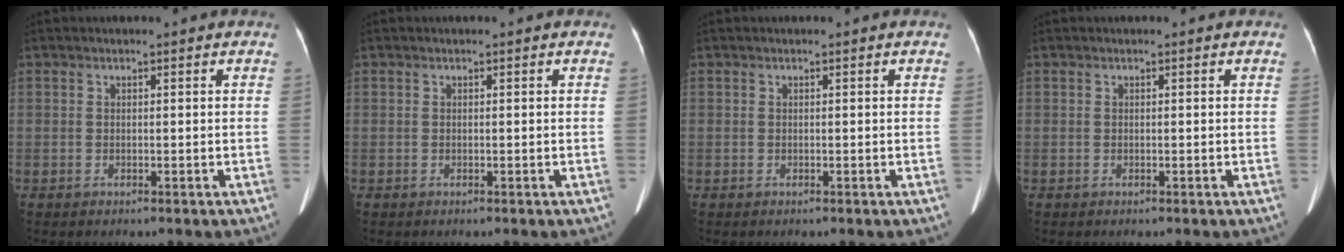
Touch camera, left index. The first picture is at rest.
{"total": 0.0}
{"total": 0.0}
{"total": 0.0}